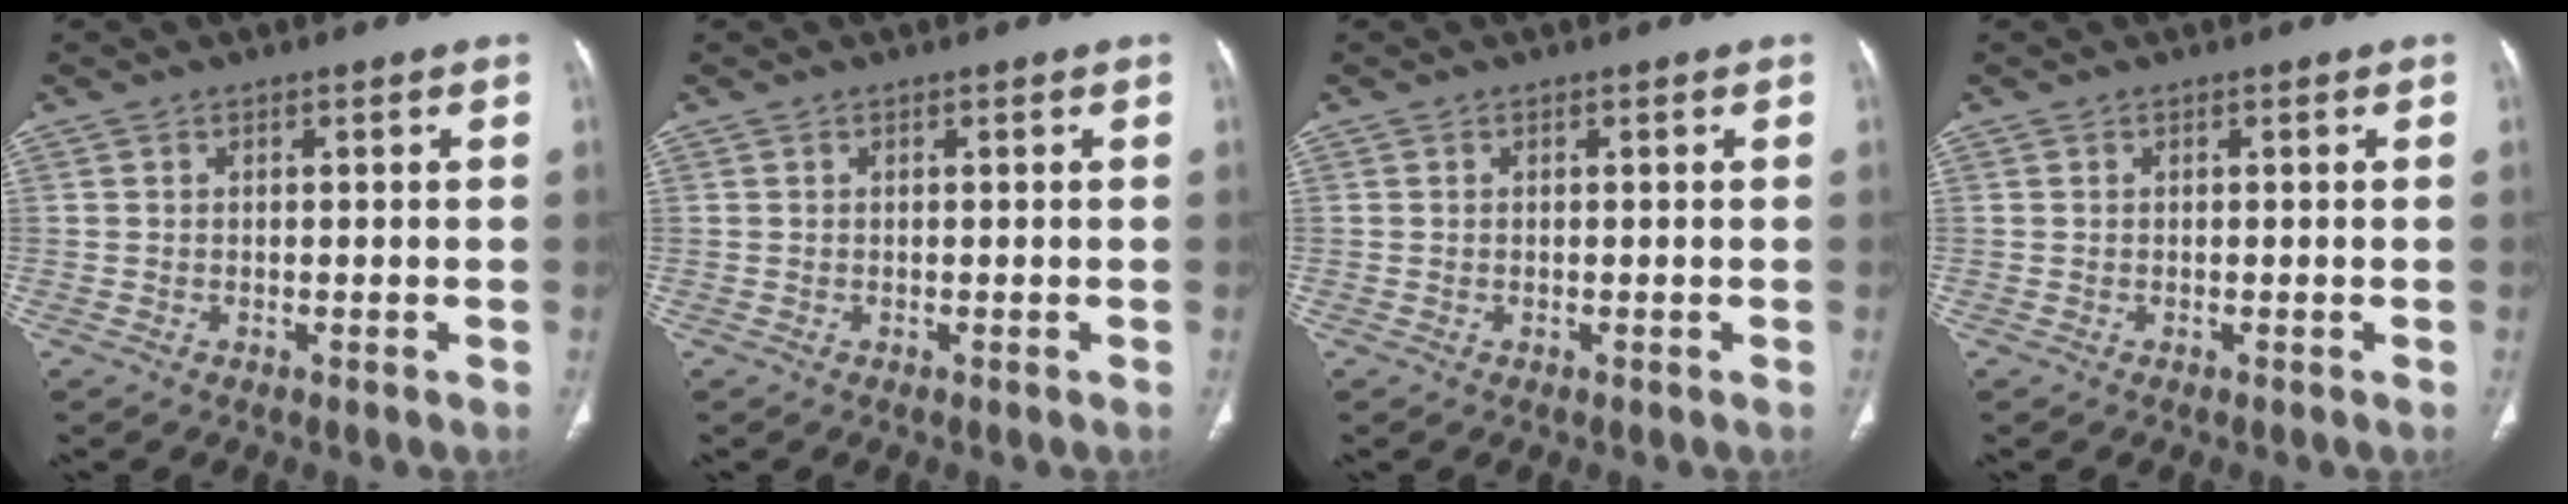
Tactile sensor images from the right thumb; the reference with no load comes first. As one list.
[{"total": 0.0}, {"total": 0.0}, {"total": 0.0}]